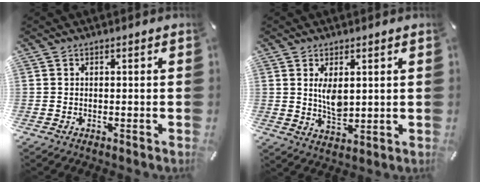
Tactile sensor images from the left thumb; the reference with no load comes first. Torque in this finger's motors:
{"motor_torque": [1.26, 1.24, 0.53, -0.57, 0.16]}